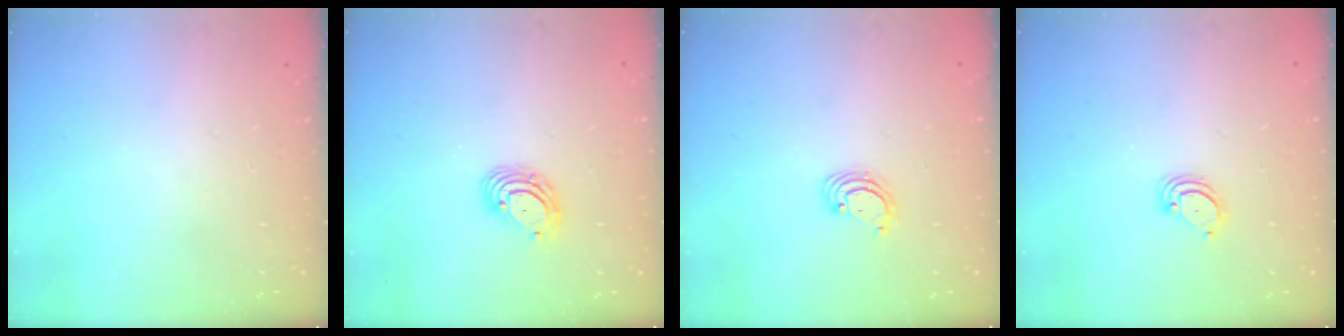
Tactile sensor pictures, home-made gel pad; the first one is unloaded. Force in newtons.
{"total": 5.8, "press": 5.7, "slide": 0.8}
{"total": 3.3, "press": 3.3, "slide": 0.3}
{"total": 3.4, "press": 3.3, "slide": 0.3}